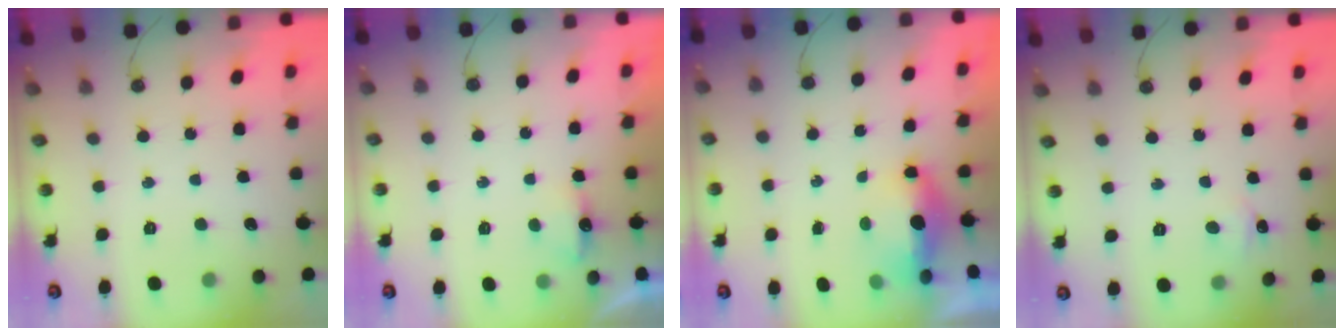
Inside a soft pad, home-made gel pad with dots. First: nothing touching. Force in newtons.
{"total": 3.4, "press": 3.4, "slide": 0.5}
{"total": 5.3, "press": 5.2, "slide": 1.2}
{"total": 2.8, "press": 2.8, "slide": 0.3}